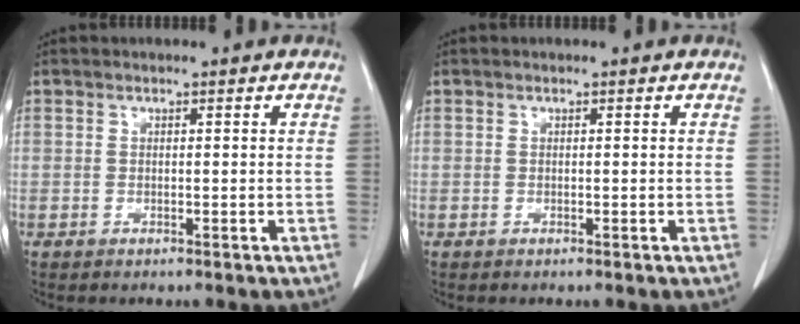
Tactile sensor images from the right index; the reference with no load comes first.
{"total": 0.0}